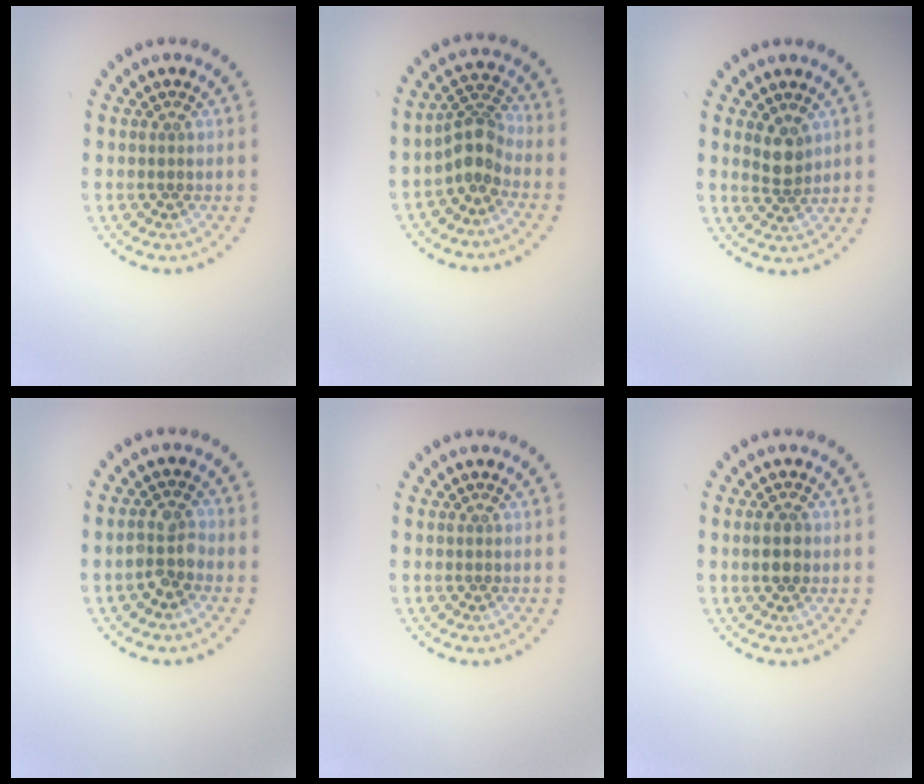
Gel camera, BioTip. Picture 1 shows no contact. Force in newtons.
{"total": 2.9, "press": 2.2, "slide": 1.8}
{"total": 2.2, "press": 1.8, "slide": 1.1}
{"total": 2.5, "press": 2.2, "slide": 1.1}
{"total": 0.0}
{"total": 2.3, "press": 2.3, "slide": 0.1}